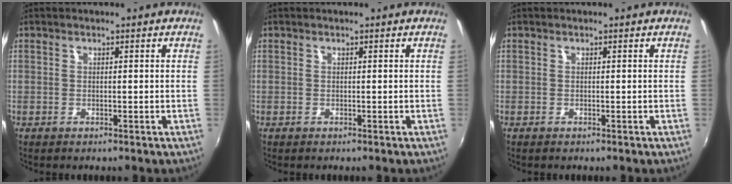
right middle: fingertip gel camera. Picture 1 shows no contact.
{"total": 0.0}
{"total": 0.0}